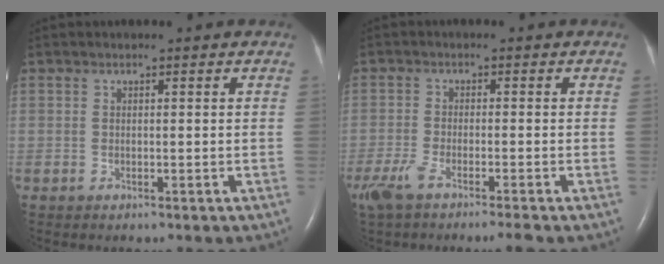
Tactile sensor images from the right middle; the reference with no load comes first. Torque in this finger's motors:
{"motor_torque": [0.66, -0.60, 0.33, 0.05]}